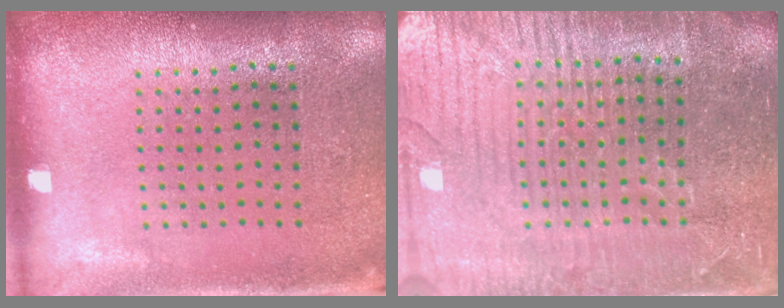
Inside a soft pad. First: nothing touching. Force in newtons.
{"total": 4.9, "press": 4.4, "slide": 2.0}